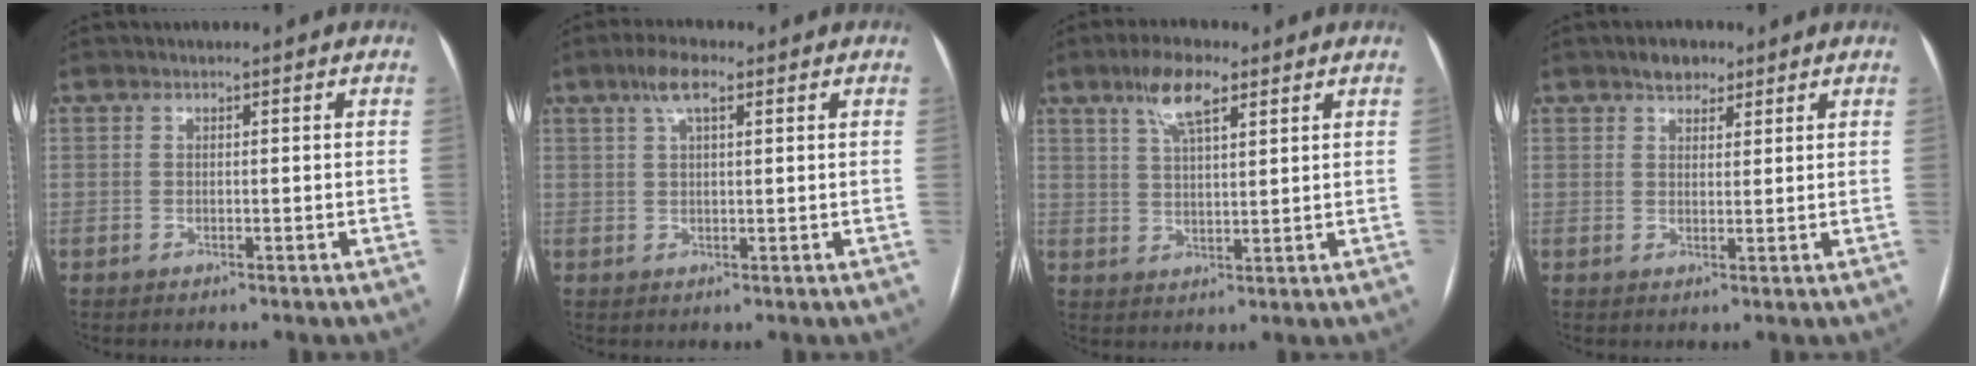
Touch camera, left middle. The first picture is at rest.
{"total": 4.3, "force": [2.4, 1.0, 3.4], "torque": [-0.071, 0.015, 0.045]}
{"total": 6.8, "force": [4.1, 1.8, 5.1], "torque": [-0.102, 0.012, 0.076]}
{"total": 3.3, "force": [2.4, 1.9, 1.3], "torque": [-0.021, 0.008, 0.039]}